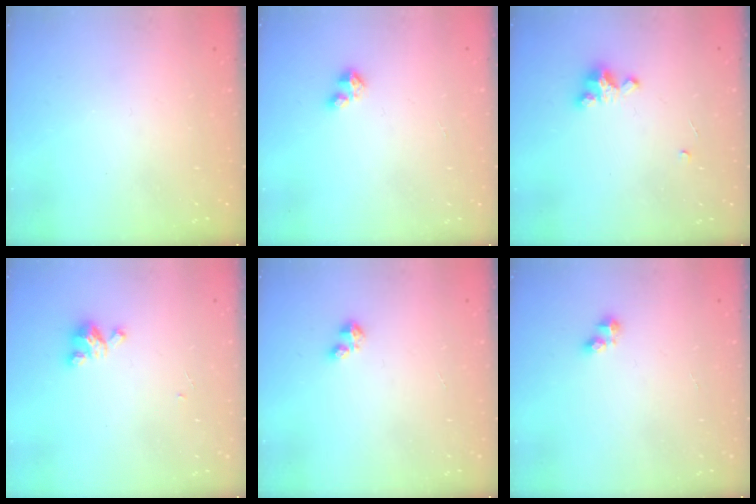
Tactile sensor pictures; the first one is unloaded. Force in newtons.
{"total": 2.1, "press": 2.1, "slide": 0.2}
{"total": 3.4, "press": 3.4, "slide": 0.4}
{"total": 3.6, "press": 3.6, "slide": 0.3}
{"total": 1.6, "press": 1.6, "slide": 0.3}
{"total": 2.4, "press": 2.4, "slide": 0.3}